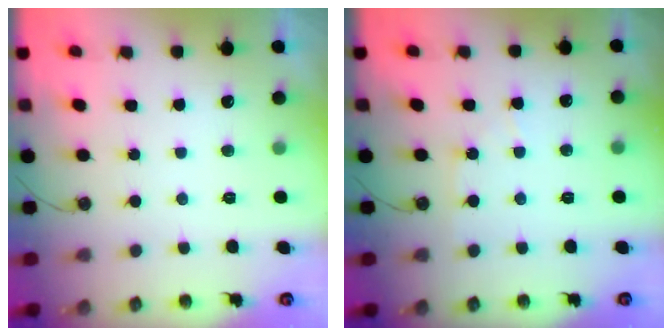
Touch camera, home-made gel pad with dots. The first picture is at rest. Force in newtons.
{"total": 4.6, "press": 4.5, "slide": 0.7}